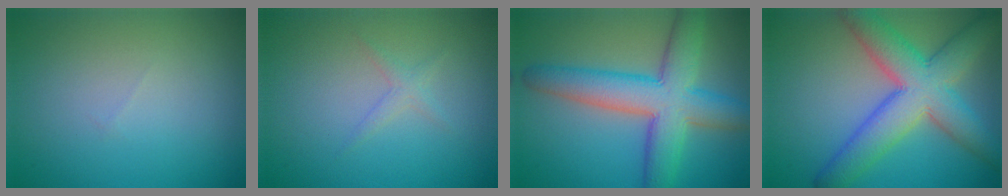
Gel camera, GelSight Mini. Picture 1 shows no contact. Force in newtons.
{"total": 1.1, "press": 1.1, "slide": 0.1}
{"total": 8.3, "press": 8.3, "slide": 0.5}
{"total": 8.7, "press": 8.7, "slide": 0.5}